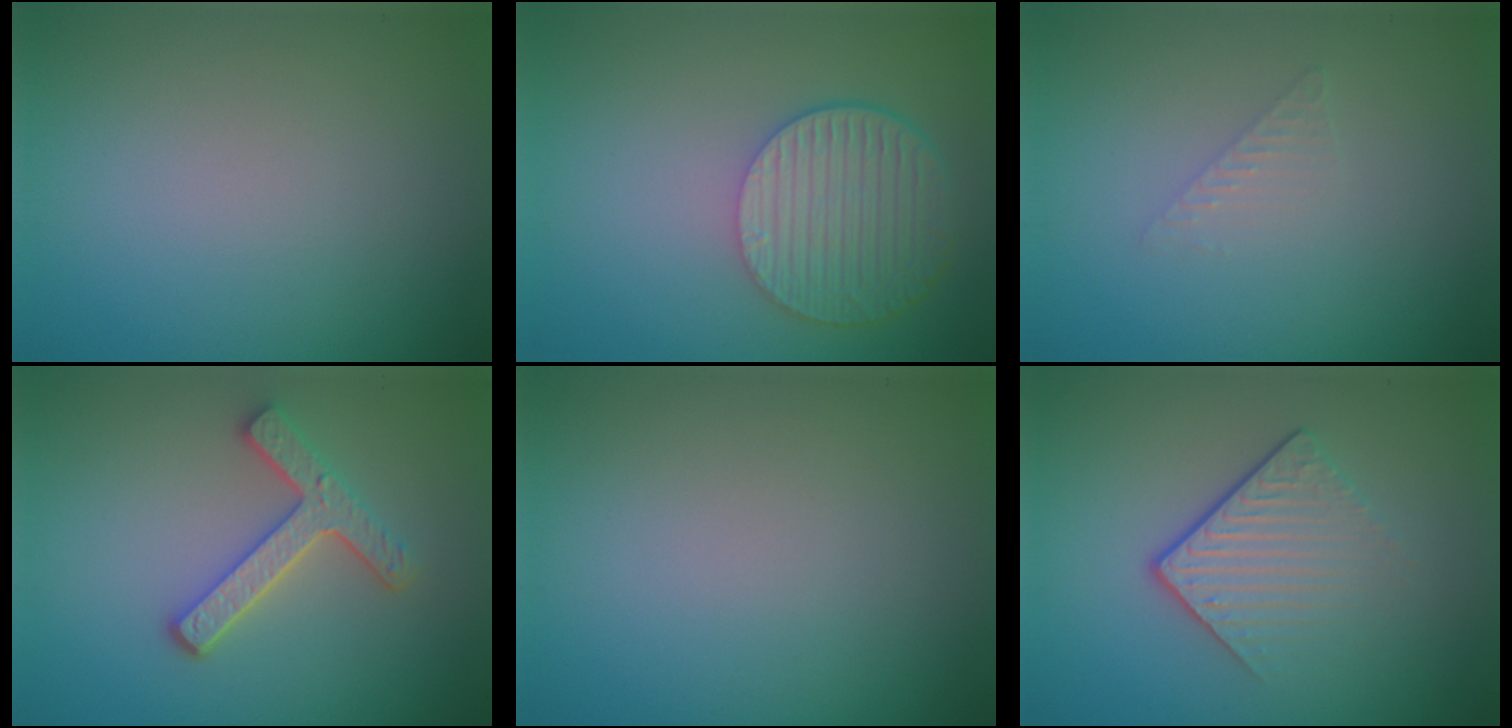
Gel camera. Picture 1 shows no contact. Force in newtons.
{"total": 6.1, "press": 4.5, "slide": 4.1}
{"total": 1.0, "press": 1.0, "slide": 0.0}
{"total": 3.8, "press": 3.1, "slide": 2.1}
{"total": 0.0}
{"total": 4.0, "press": 2.5, "slide": 3.2}